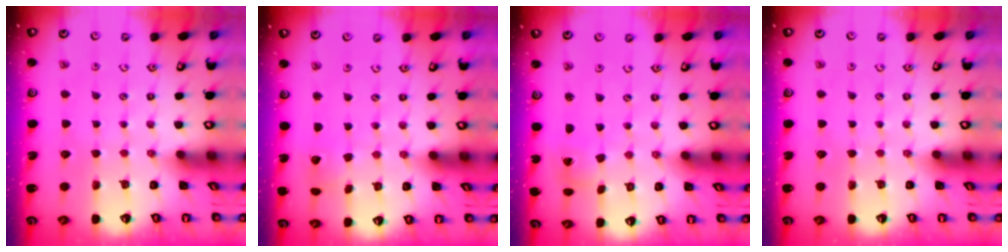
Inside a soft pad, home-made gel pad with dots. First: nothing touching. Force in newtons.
{"total": 3.0, "press": 3.0, "slide": 0.3}
{"total": 2.1, "press": 2.1, "slide": 0.2}
{"total": 0.0}